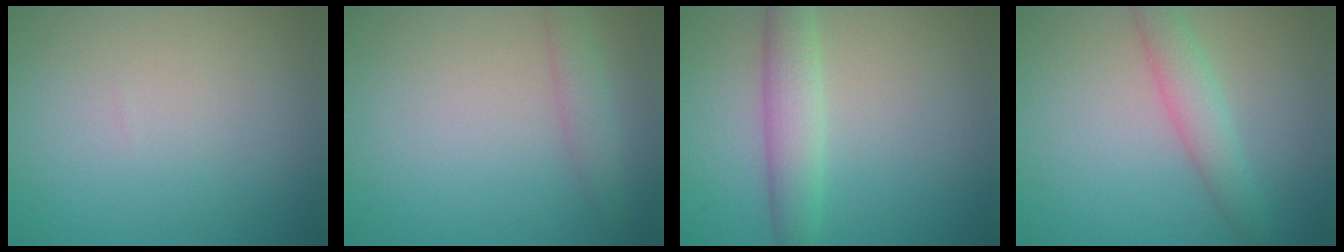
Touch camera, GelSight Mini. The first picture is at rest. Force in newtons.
{"total": 1.9, "press": 1.9, "slide": 0.1}
{"total": 3.6, "press": 3.6, "slide": 0.2}
{"total": 3.1, "press": 3.0, "slide": 0.2}